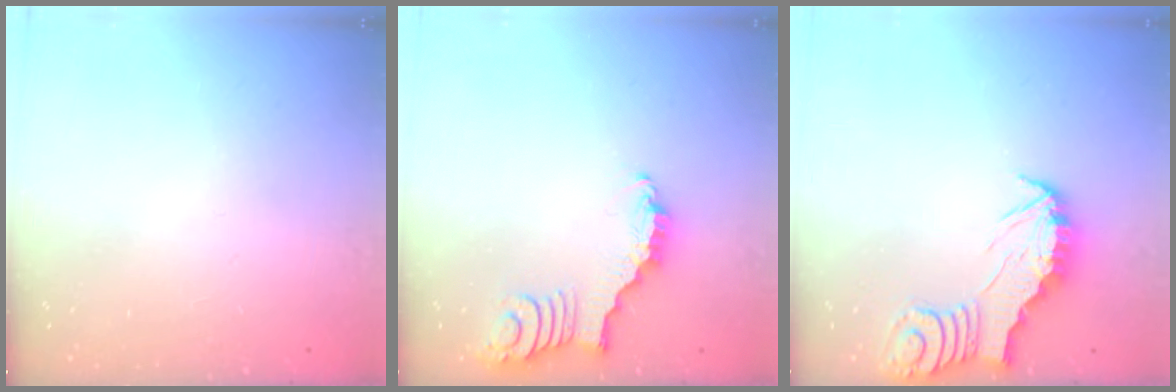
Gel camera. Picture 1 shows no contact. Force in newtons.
{"total": 2.8, "press": 2.8, "slide": 0.4}
{"total": 2.5, "press": 2.5, "slide": 0.2}